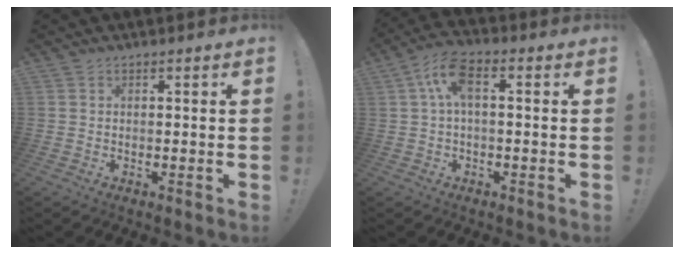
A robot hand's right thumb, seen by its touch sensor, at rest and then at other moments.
{"total": 8.4, "force": [1.4, 3.2, 7.6], "torque": [-0.151, 0.003, 0.026]}